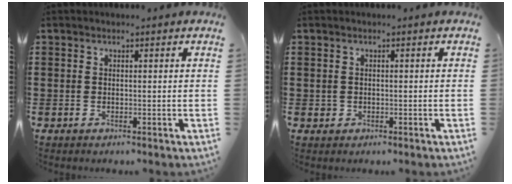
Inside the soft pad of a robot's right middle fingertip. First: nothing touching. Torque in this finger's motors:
{"motor_torque": [0.12, -0.03, 0.00, 0.01]}